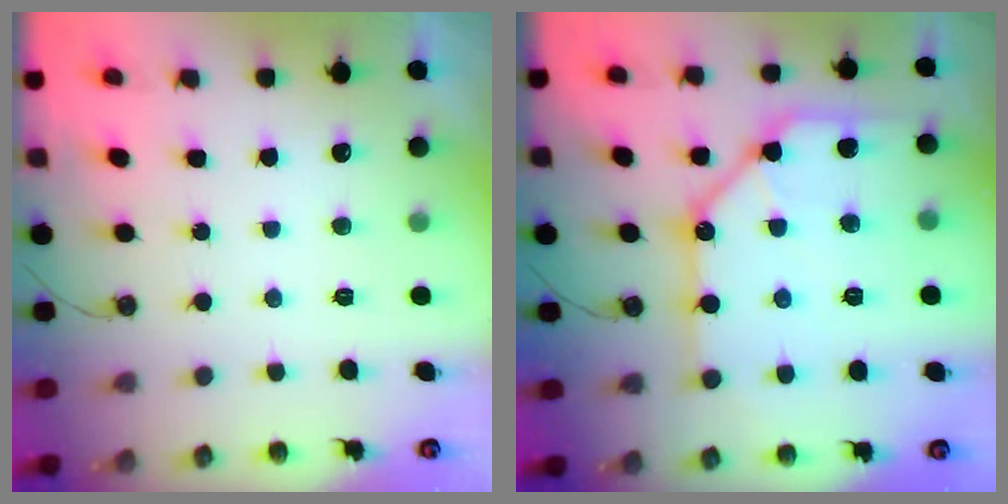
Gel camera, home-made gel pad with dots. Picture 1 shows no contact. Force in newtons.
{"total": 17.3, "press": 17.2, "slide": 1.8}